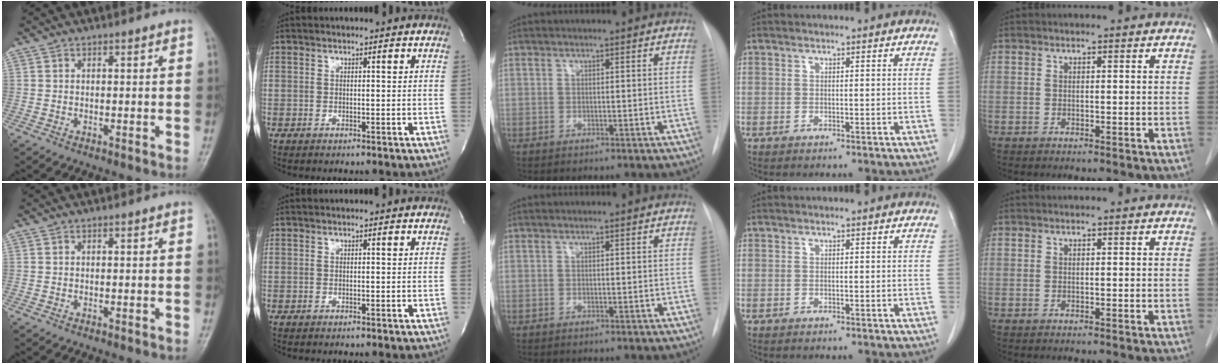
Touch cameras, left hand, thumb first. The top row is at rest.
{}